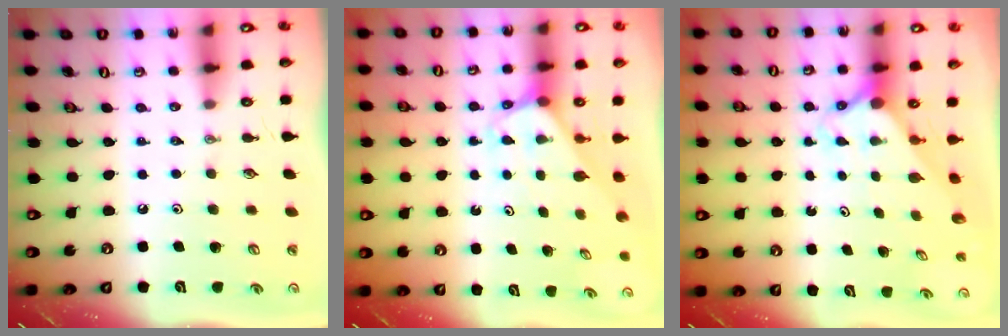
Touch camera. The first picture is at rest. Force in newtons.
{"total": 2.5, "press": 2.5, "slide": 0.1}
{"total": 2.2, "press": 2.2, "slide": 0.2}